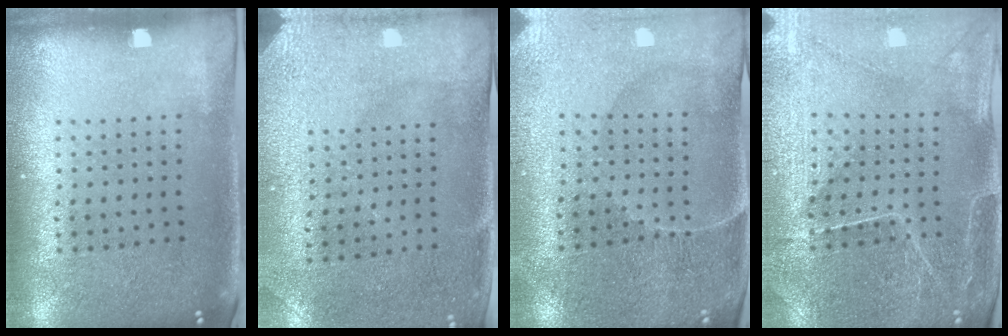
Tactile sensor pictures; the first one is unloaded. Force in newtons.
{"total": 3.0, "press": 2.4, "slide": 1.8}
{"total": 0.7, "press": 0.6, "slide": 0.4}
{"total": 1.1, "press": 1.0, "slide": 0.4}